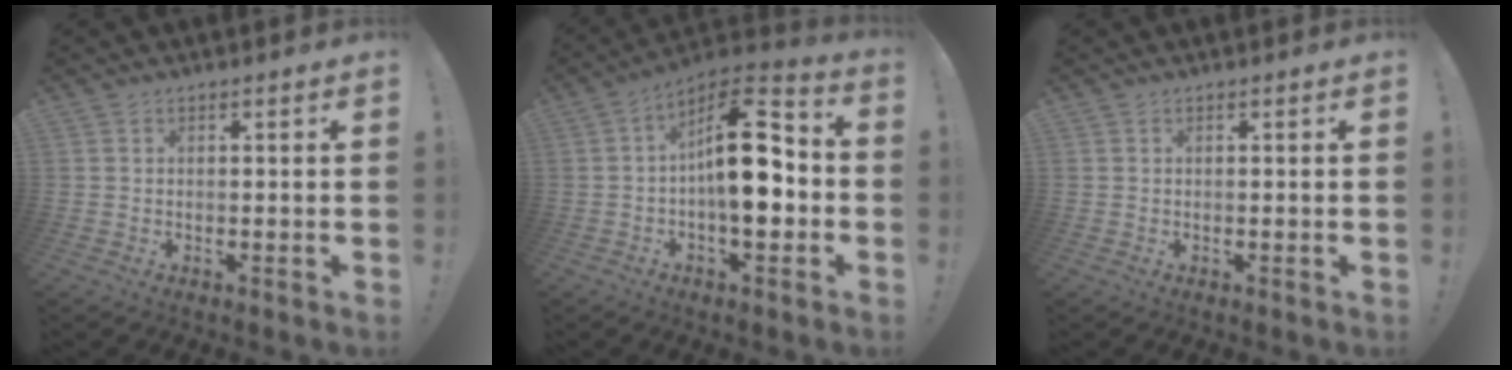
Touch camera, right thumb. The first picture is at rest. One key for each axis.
{"total": 18.2, "fx": -0.5, "fy": 8.0, "fz": 16.3, "tx": -0.239, "ty": 0.009, "tz": -0.011}
{"total": 0.0}